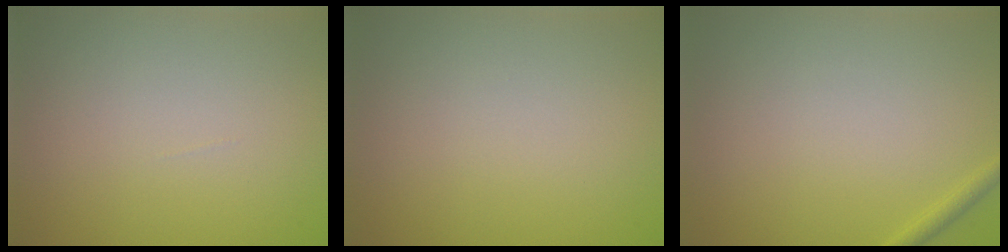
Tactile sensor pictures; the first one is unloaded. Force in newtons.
{"total": 0.0}
{"total": 0.9, "press": 0.9, "slide": 0.1}